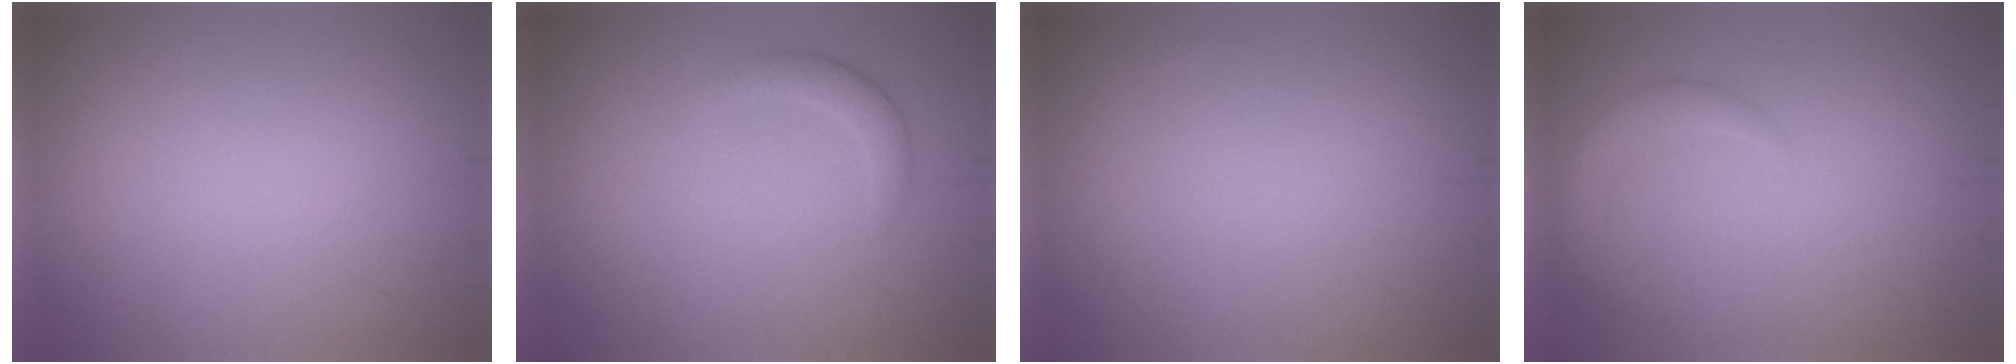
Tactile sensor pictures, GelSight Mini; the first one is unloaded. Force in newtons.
{"total": 1.5, "press": 1.5, "slide": 0.1}
{"total": 0.0}
{"total": 2.2, "press": 2.2, "slide": 0.1}